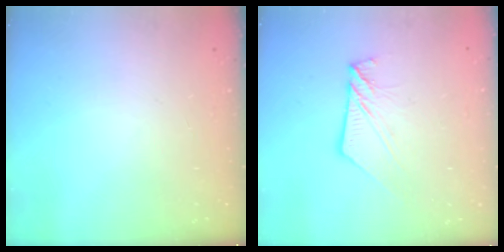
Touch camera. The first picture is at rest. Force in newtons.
{"total": 9.0, "press": 8.9, "slide": 0.8}